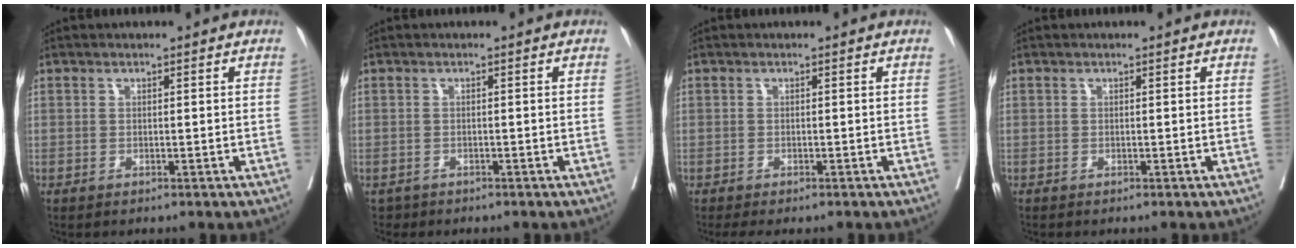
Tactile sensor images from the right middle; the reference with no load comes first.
{"total": 3.8, "force": [-3.4, 1.3, -0.9], "torque": [0.017, -0.003, -0.060]}
{"total": 2.5, "force": [-2.0, 0.9, 1.1], "torque": [-0.011, -0.006, -0.027]}
{"total": 0.0}